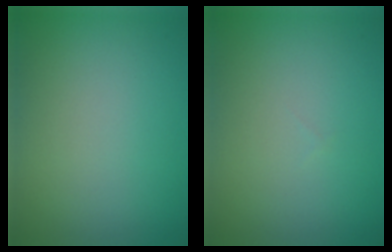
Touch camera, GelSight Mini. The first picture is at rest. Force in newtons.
{"total": 0.0}